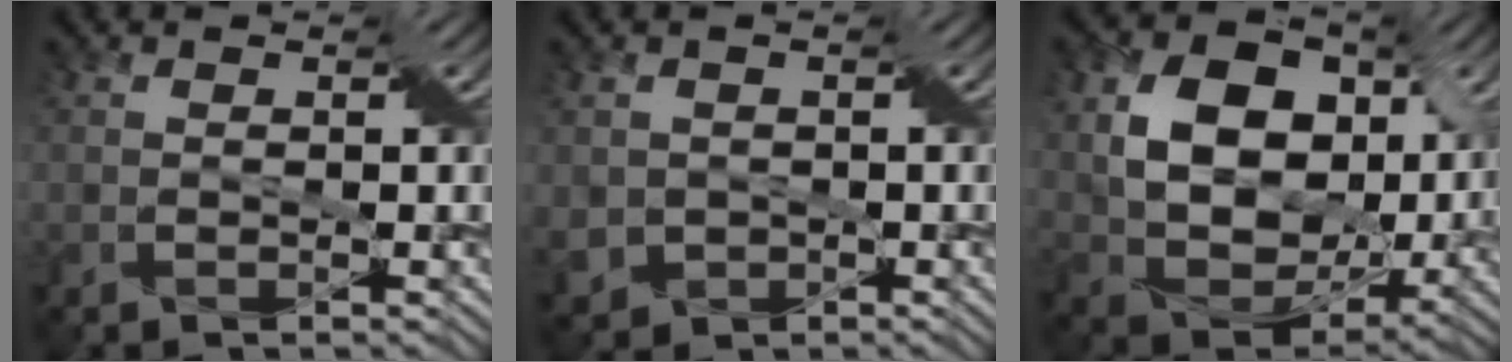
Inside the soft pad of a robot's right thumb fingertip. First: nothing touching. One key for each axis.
{"total": 3.5, "fx": -0.6, "fy": 3.3, "fz": 1.1, "tx": -0.043, "ty": -0.014, "tz": -0.014}
{"total": 12.4, "fx": 2.6, "fy": 9.0, "fz": 8.1, "tx": -0.180, "ty": -0.004, "tz": 0.044}